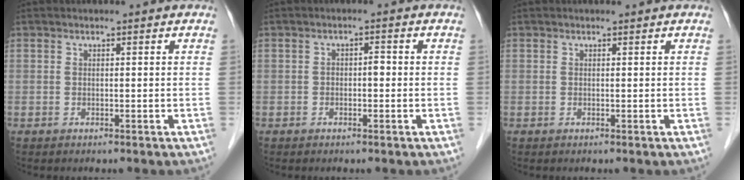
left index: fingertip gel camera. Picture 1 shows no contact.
{"total": 1.4, "force": [-0.3, 0.7, 1.2], "torque": [-0.013, 0.008, -0.008]}
{"total": 0.0}